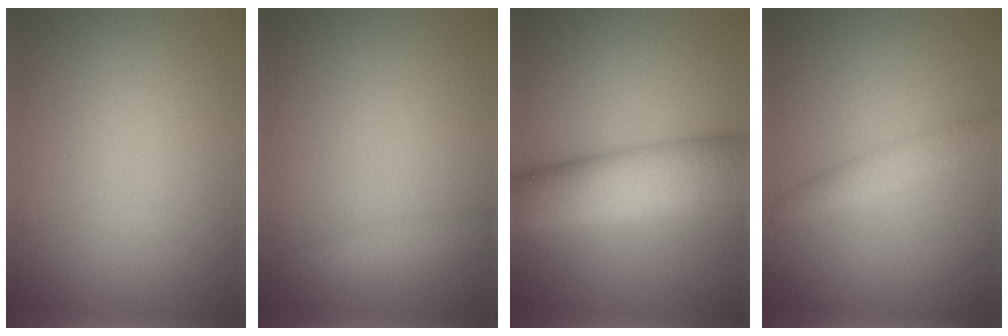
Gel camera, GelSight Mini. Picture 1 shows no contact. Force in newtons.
{"total": 1.2, "press": 1.2, "slide": 0.1}
{"total": 8.2, "press": 8.2, "slide": 0.2}
{"total": 2.1, "press": 2.1, "slide": 0.1}